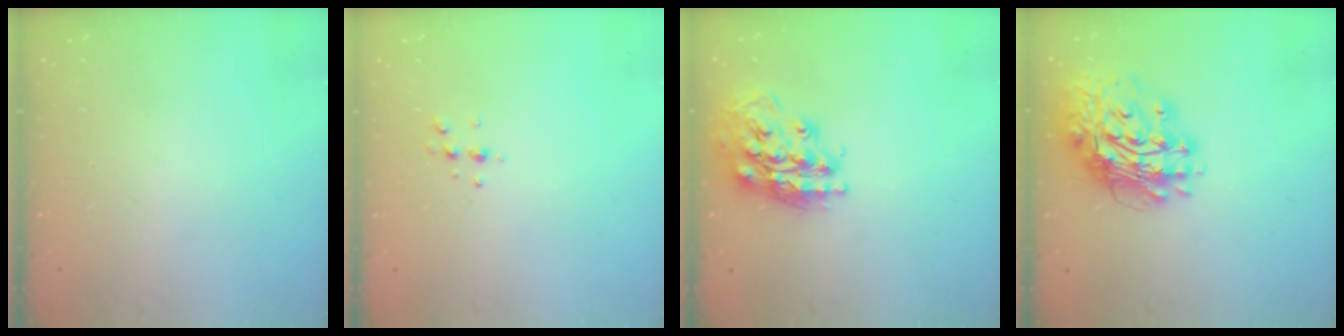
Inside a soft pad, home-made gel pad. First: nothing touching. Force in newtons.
{"total": 4.7, "press": 4.6, "slide": 0.6}
{"total": 18.4, "press": 18.3, "slide": 1.7}
{"total": 16.0, "press": 15.9, "slide": 2.1}